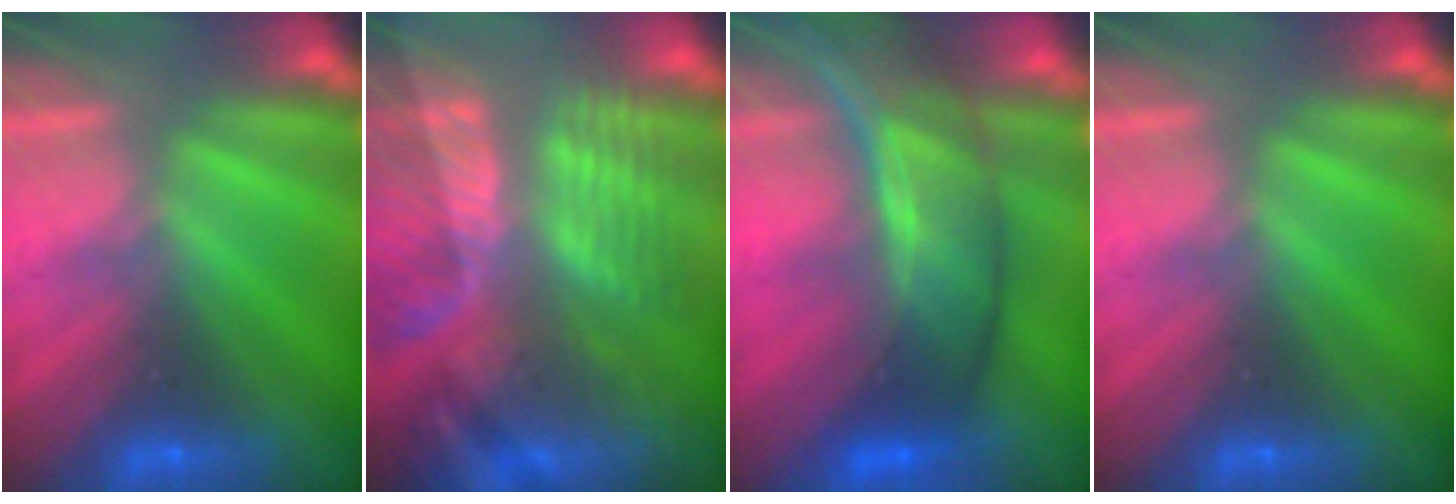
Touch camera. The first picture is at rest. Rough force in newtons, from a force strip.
{"total": 9.4}
{"total": 9.9}
{"total": 0.0}